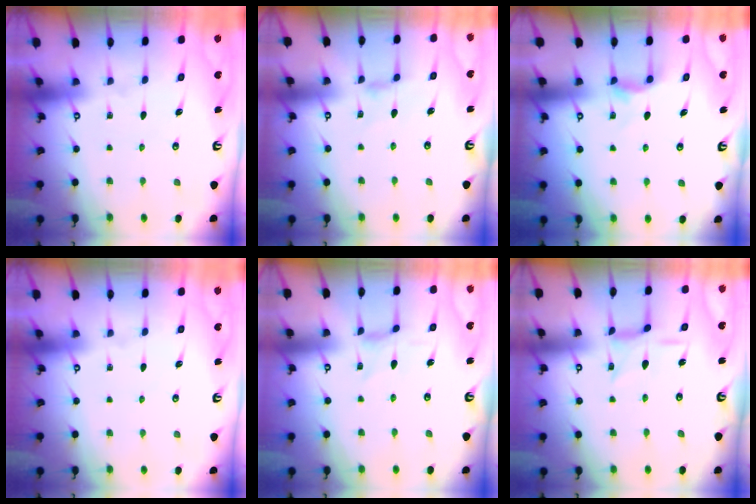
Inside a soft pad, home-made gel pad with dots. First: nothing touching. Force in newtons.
{"total": 1.9, "press": 1.8, "slide": 0.5}
{"total": 5.2, "press": 5.1, "slide": 0.6}
{"total": 0.0}
{"total": 0.0}
{"total": 4.2, "press": 4.2, "slide": 0.2}